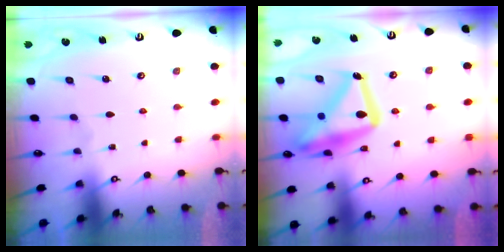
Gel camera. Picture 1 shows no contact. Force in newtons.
{"total": 22.3, "press": 22.3, "slide": 1.6}